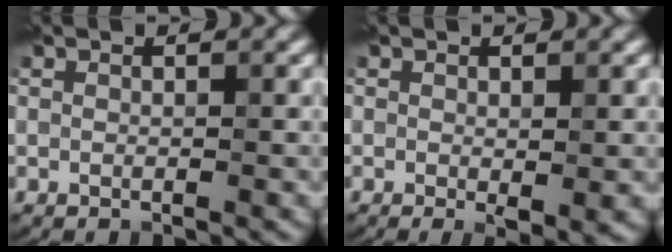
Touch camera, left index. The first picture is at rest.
{"total": 1.8, "force": [-0.2, 0.4, 1.7], "torque": [-0.025, -0.011, 0.002]}